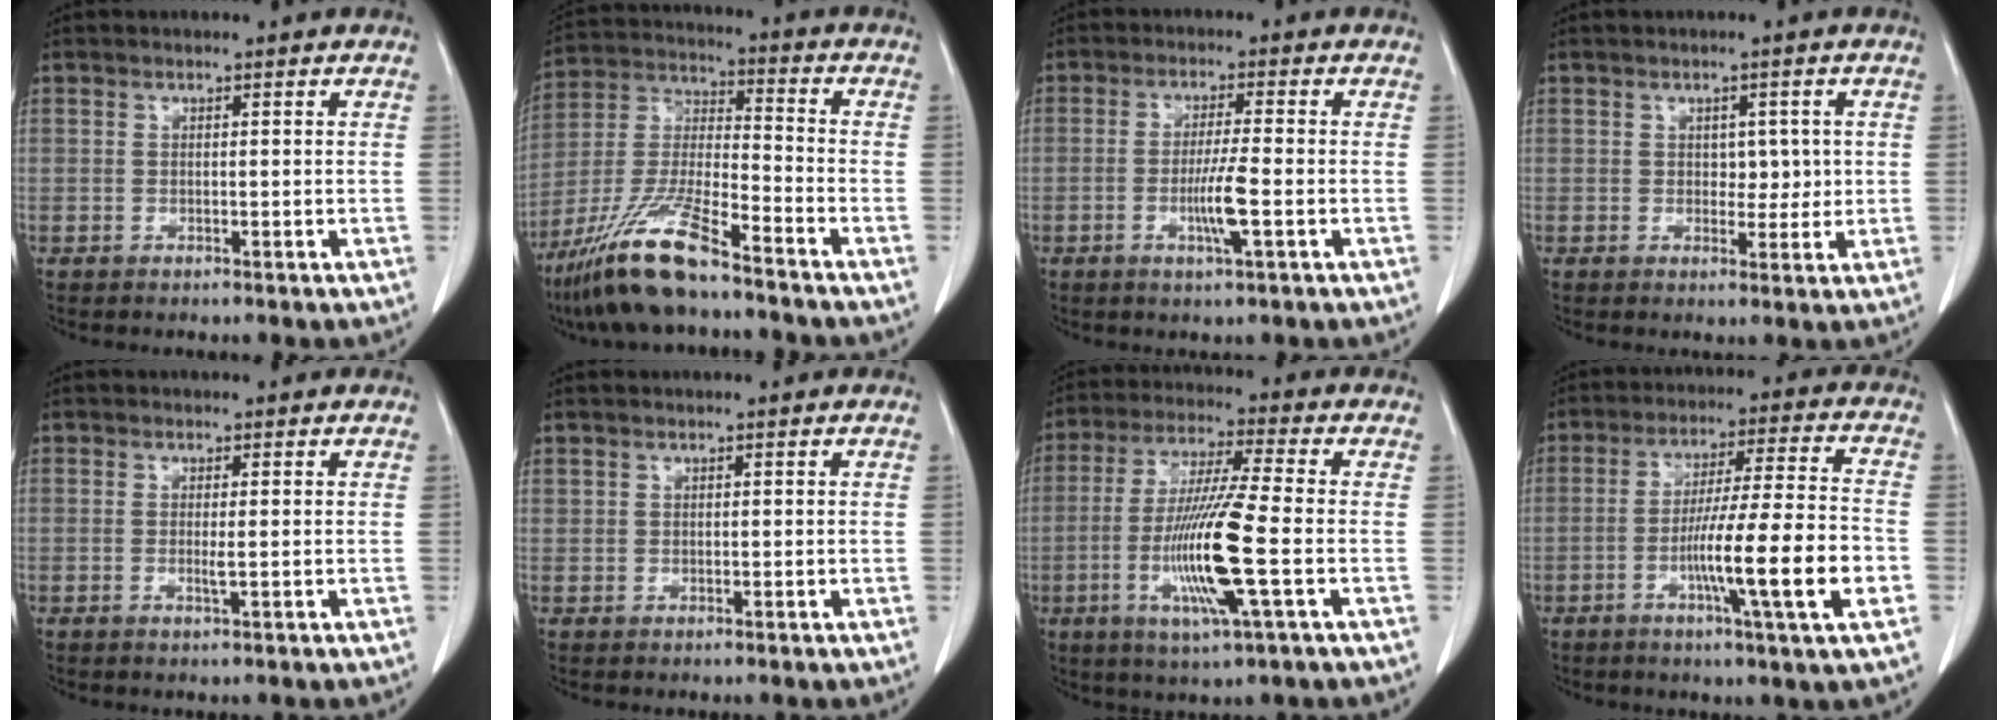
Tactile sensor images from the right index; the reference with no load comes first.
{"total": 14.2, "force": [-10.3, 1.5, 9.7], "torque": [-0.206, -0.023, -0.194]}
{"total": 5.3, "force": [-1.5, -0.2, 5.0], "torque": [-0.095, -0.009, -0.028]}
{"total": 3.2, "force": [0.5, 2.0, 2.4], "torque": [-0.025, 0.000, 0.010]}
{"total": 1.2, "force": [-0.1, 0.0, 1.2], "torque": [-0.026, -0.004, -0.002]}
{"total": 0.5, "force": [0.4, 0.4, 0.0], "torque": [0.006, 0.000, 0.005]}
{"total": 13.5, "force": [-3.2, -0.1, 13.1], "torque": [-0.266, -0.018, -0.066]}
{"total": 14.2, "force": [-4.4, -0.4, 13.5], "torque": [-0.230, -0.006, -0.074]}